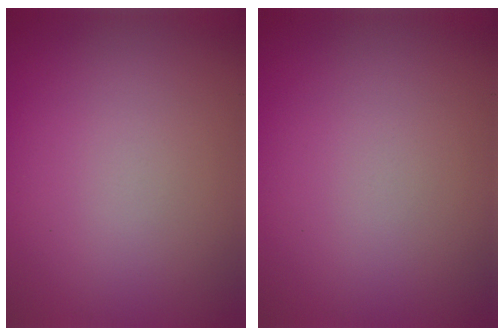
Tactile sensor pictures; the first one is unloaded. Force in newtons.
{"total": 0.0}